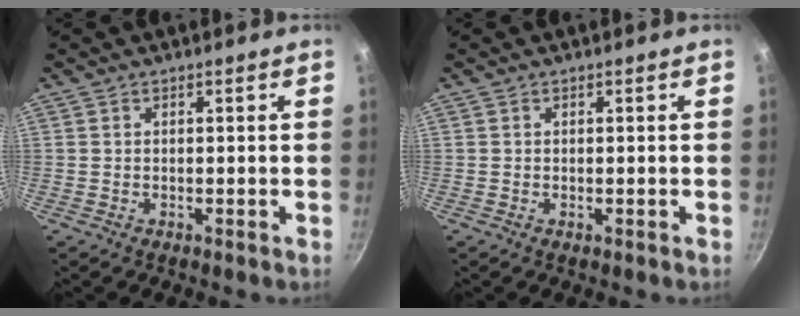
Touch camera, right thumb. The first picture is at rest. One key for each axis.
{"total": 0.0}